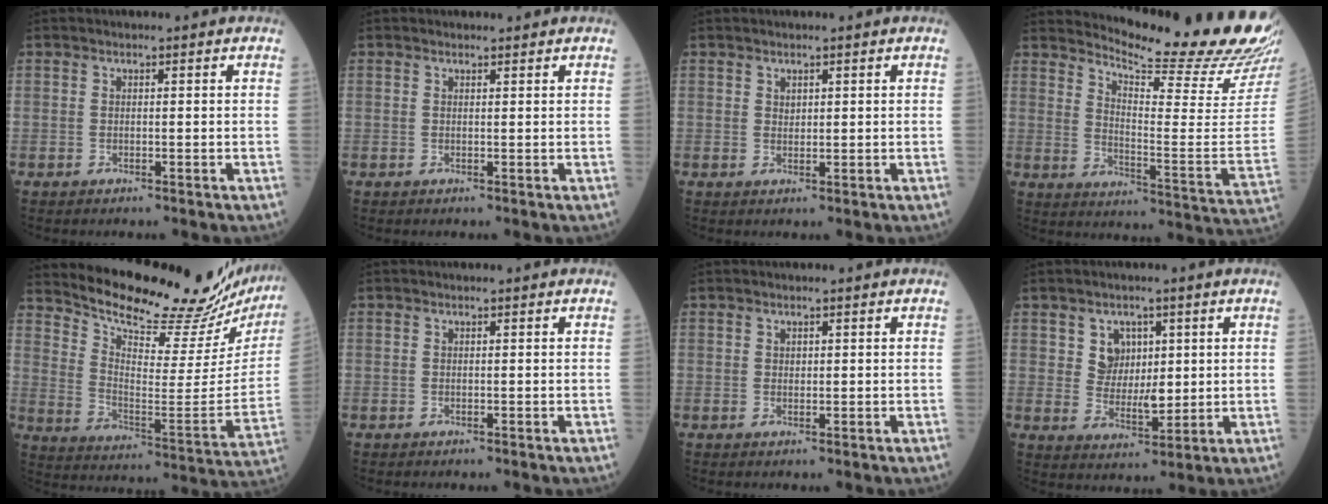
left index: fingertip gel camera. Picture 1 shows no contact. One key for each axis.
{"total": 1.0, "fx": 0.9, "fy": 0.1, "fz": 0.0, "tx": -0.011, "ty": 0.001, "tz": 0.015}
{"total": 1.1, "fx": 0.9, "fy": 0.6, "fz": 0.5, "tx": -0.008, "ty": -0.001, "tz": 0.014}
{"total": 21.6, "fx": 20.3, "fy": -1.3, "fz": 7.2, "tx": -0.131, "ty": -0.134, "tz": 0.259}
{"total": 25.6, "fx": 24.2, "fy": 3.3, "fz": 7.8, "tx": -0.135, "ty": -0.102, "tz": 0.320}
{"total": 0.0}
{"total": 0.7, "fx": 0.5, "fy": 0.5, "fz": 0.3, "tx": -0.004, "ty": -0.003, "tz": 0.007}
{"total": 5.4, "fx": 2.2, "fy": 4.2, "fz": 2.5, "tx": -0.044, "ty": 0.004, "tz": 0.046}